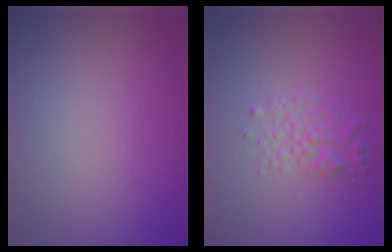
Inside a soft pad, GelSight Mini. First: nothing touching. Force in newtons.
{"total": 2.5, "press": 2.5, "slide": 0.0}